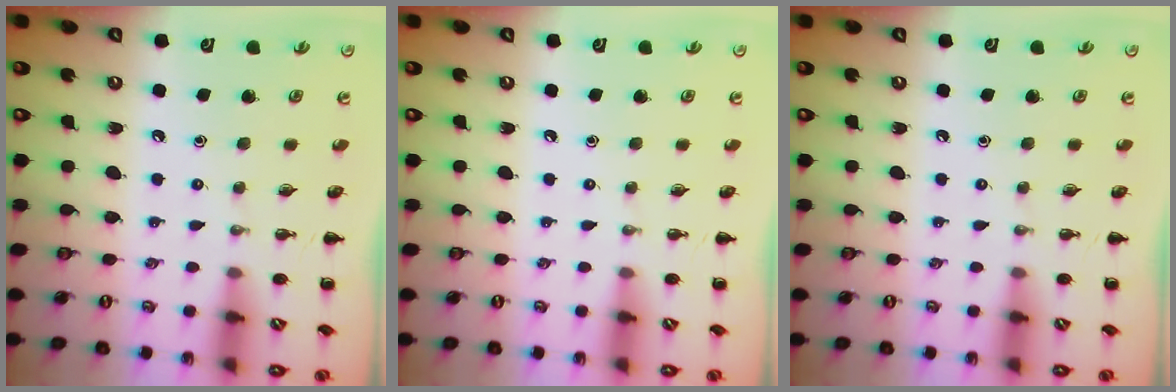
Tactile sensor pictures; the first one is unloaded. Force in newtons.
{"total": 0.0}
{"total": 0.0}